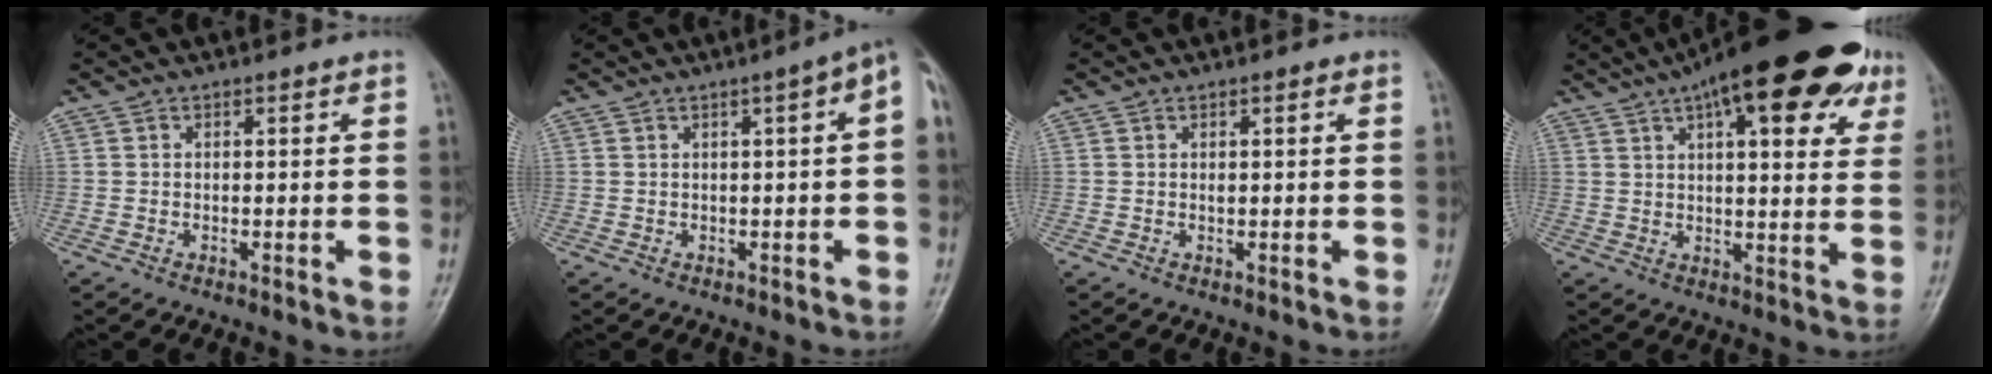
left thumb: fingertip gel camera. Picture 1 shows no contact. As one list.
[{"total": 5.0, "force": [0.6, 1.0, 4.9], "torque": [-0.053, 0.020, -0.001]}, {"total": 0.7, "force": [0.2, 0.3, 0.5], "torque": [-0.006, 0.004, 0.005]}, {"total": 22.8, "force": [12.4, 8.2, 17.3], "torque": [-0.222, 0.005, 0.167]}]